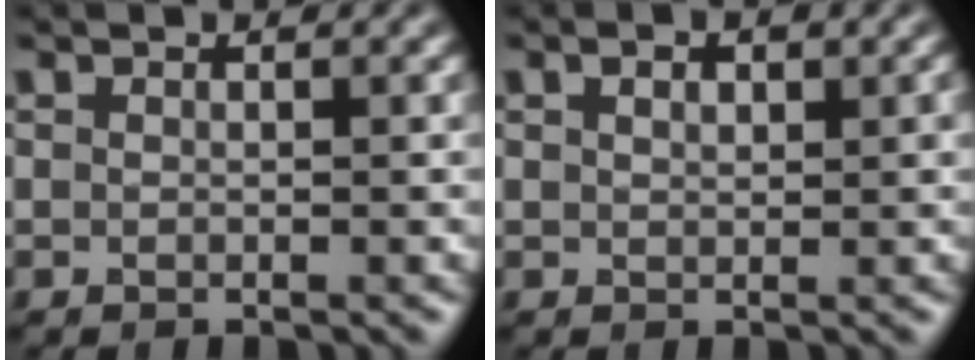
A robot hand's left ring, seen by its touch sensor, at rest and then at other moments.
{"total": 2.0, "force": [0.9, 1.0, 1.5], "torque": [-0.016, 0.000, 0.019]}